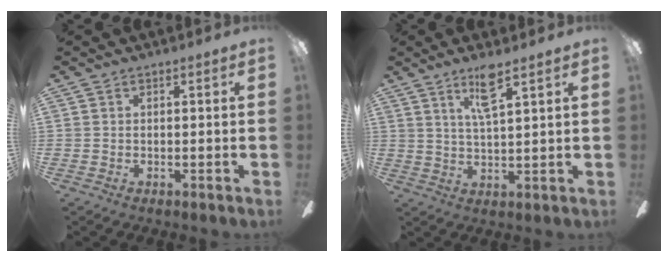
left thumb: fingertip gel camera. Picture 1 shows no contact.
{"total": 7.1, "force": [4.5, 1.0, 5.3], "torque": [-0.102, -0.005, 0.074]}